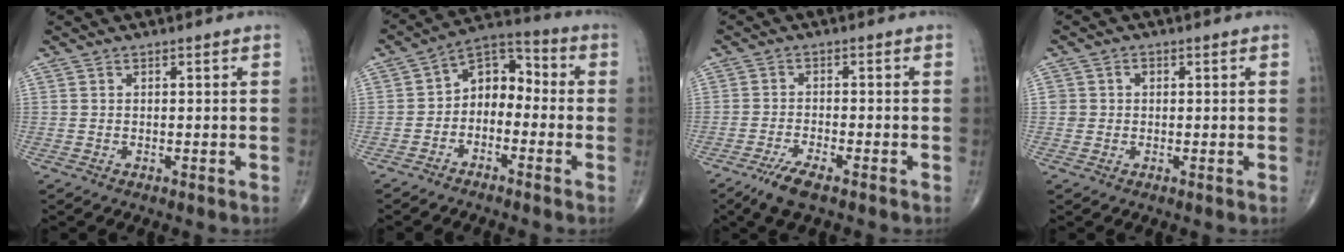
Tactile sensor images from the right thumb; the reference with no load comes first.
{"total": 8.6, "force": [-1.9, 6.1, 5.8], "torque": [-0.062, 0.049, -0.052]}
{"total": 5.1, "force": [-3.5, 1.1, 3.6], "torque": [-0.082, 0.002, -0.064]}
{"total": 2.1, "force": [0.2, 2.1, 0.4], "torque": [0.006, 0.004, 0.003]}